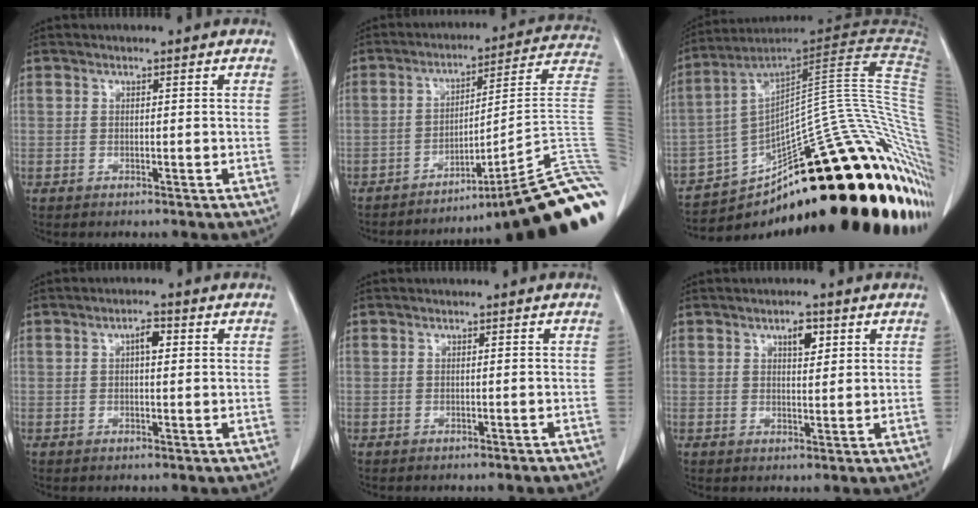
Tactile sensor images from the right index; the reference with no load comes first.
{"total": 24.6, "force": [-14.4, -0.1, 19.9], "torque": [-0.130, 0.031, -0.198]}
{"total": 39.0, "force": [-14.3, 7.3, 35.5], "torque": [-0.385, 0.060, -0.197]}
{"total": 2.3, "force": [0.5, 0.9, 2.0], "torque": [-0.033, 0.006, 0.008]}
{"total": 2.3, "force": [-2.2, 0.1, 0.9], "torque": [-0.013, -0.001, -0.025]}
{"total": 3.0, "force": [1.5, 1.2, 2.3], "torque": [-0.035, -0.001, 0.025]}